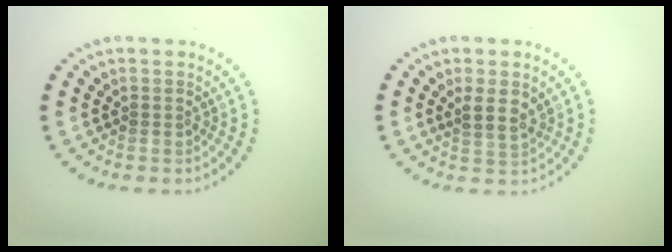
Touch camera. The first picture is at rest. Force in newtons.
{"total": 2.4, "press": 2.2, "slide": 1.1}